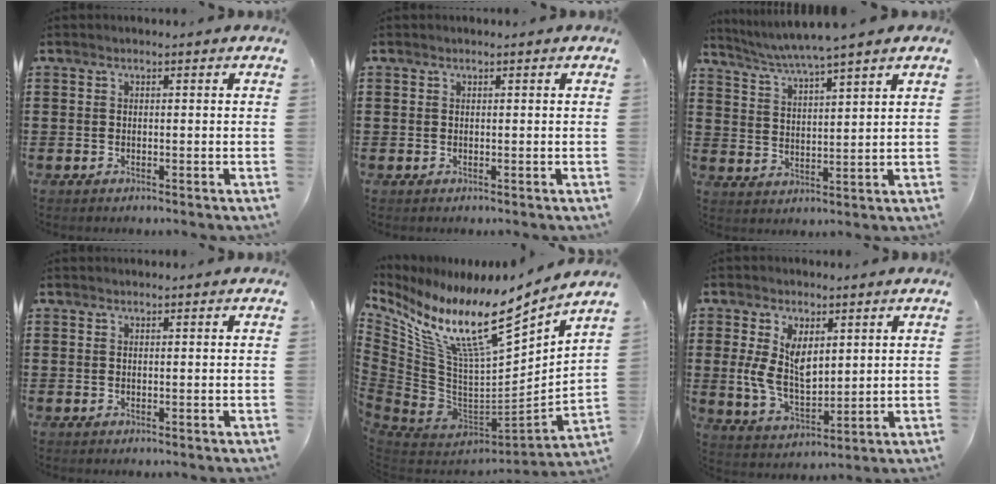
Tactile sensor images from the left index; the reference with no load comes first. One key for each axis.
{"total": 0.0}
{"total": 4.6, "fx": 4.1, "fy": -0.9, "fz": 1.9, "tx": -0.053, "ty": -0.024, "tz": 0.067}
{"total": 0.0}
{"total": 13.8, "fx": 9.8, "fy": 2.8, "fz": 9.3, "tx": -0.192, "ty": -0.081, "tz": 0.165}
{"total": 8.0, "fx": 2.3, "fy": 4.6, "fz": 6.2, "tx": -0.133, "ty": 0.002, "tz": 0.040}